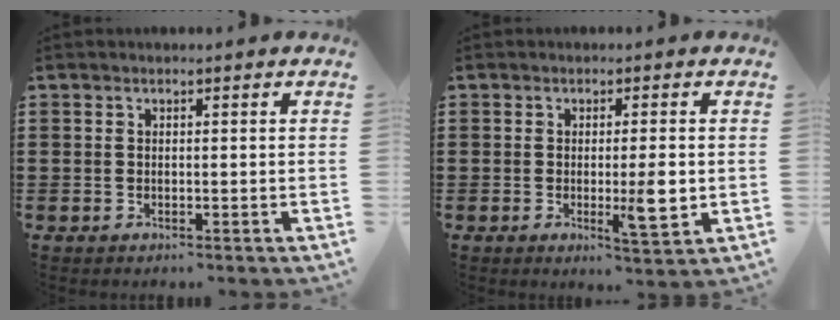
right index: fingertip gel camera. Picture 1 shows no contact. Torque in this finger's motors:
{"motor_torque": [1.30, 0.83, 0.27, 0.15]}